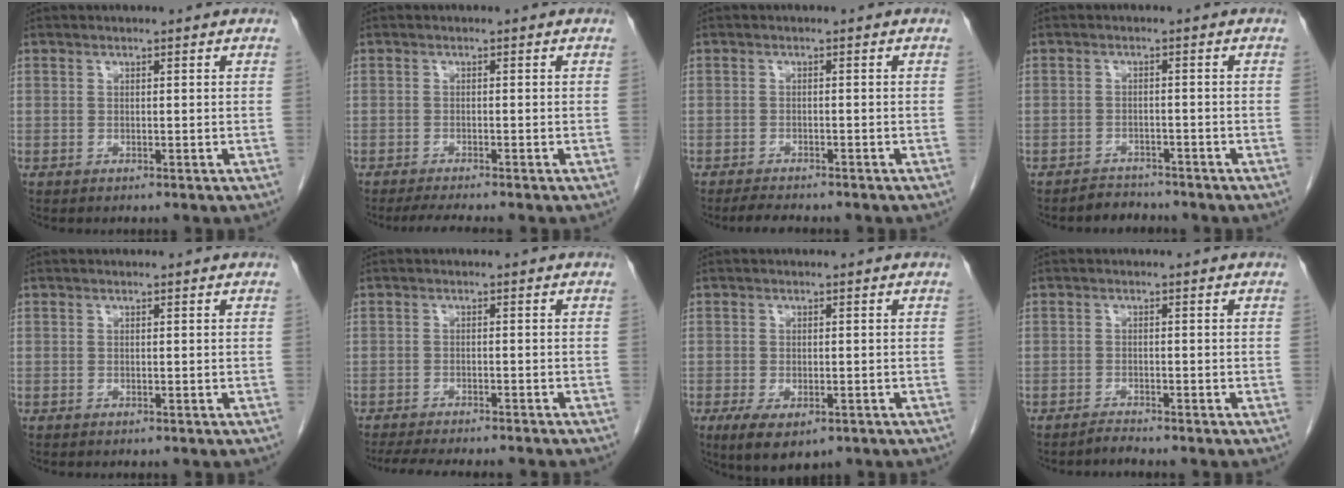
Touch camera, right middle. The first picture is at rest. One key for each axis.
{"total": 3.4, "fx": -2.9, "fy": -0.5, "fz": 1.6, "tx": -0.028, "ty": -0.011, "tz": -0.049}
{"total": 3.5, "fx": -3.2, "fy": 0.4, "fz": 1.4, "tx": -0.028, "ty": -0.010, "tz": -0.049}
{"total": 2.7, "fx": -2.5, "fy": 0.8, "fz": -0.6, "tx": 0.007, "ty": -0.002, "tz": -0.040}
{"total": 0.0}
{"total": 11.1, "fx": -9.8, "fy": 1.1, "fz": 4.9, "tx": -0.065, "ty": -0.014, "tz": -0.132}
{"total": 5.9, "fx": -3.2, "fy": 2.6, "fz": 4.2, "tx": -0.072, "ty": -0.012, "tz": -0.047}
{"total": 1.1, "fx": -1.1, "fy": -0.3, "fz": 0.0, "tx": 0.002, "ty": -0.004, "tz": -0.018}